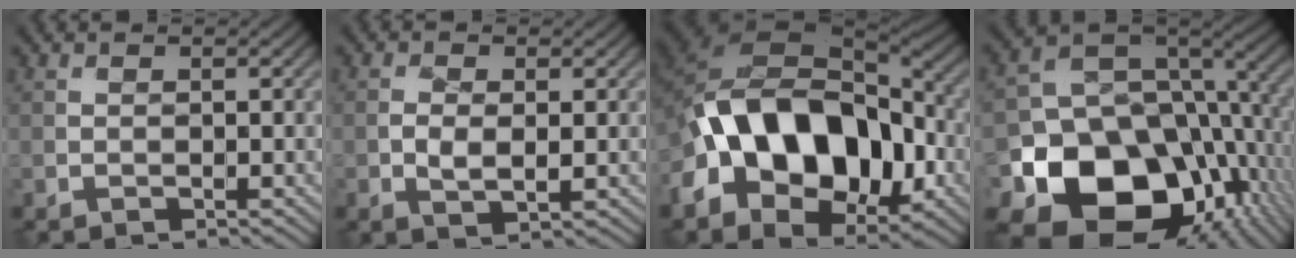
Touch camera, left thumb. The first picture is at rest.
{"total": 2.6, "force": [-0.2, 1.4, 2.2], "torque": [-0.041, -0.004, -0.002]}
{"total": 16.4, "force": [-3.1, 11.0, 11.8], "torque": [-0.205, -0.007, -0.061]}
{"total": 19.0, "force": [-6.7, 14.1, 10.9], "torque": [-0.209, -0.051, -0.089]}